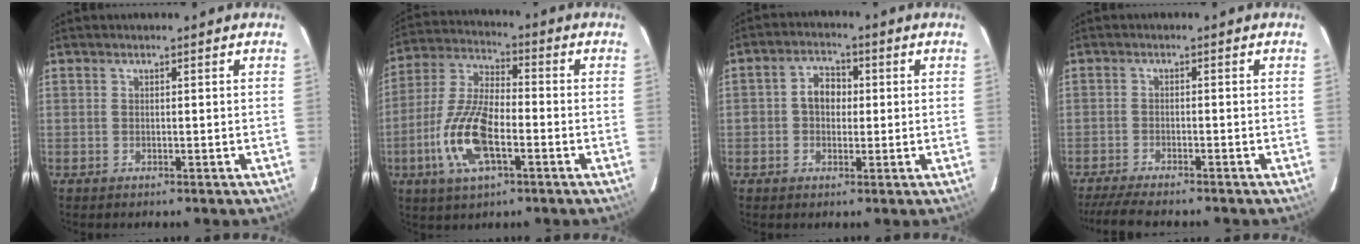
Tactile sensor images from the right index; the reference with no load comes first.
{"total": 13.9, "force": [-4.6, 5.5, 11.9], "torque": [-0.259, -0.004, -0.090]}
{"total": 4.9, "force": [0.1, 4.0, 2.8], "torque": [-0.051, 0.017, 0.002]}
{"total": 8.0, "force": [-7.0, 0.9, 3.8], "torque": [-0.093, -0.019, -0.118]}